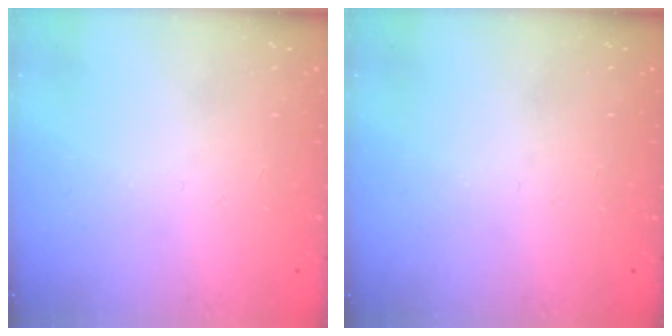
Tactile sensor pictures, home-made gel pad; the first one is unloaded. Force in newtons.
{"total": 0.0}